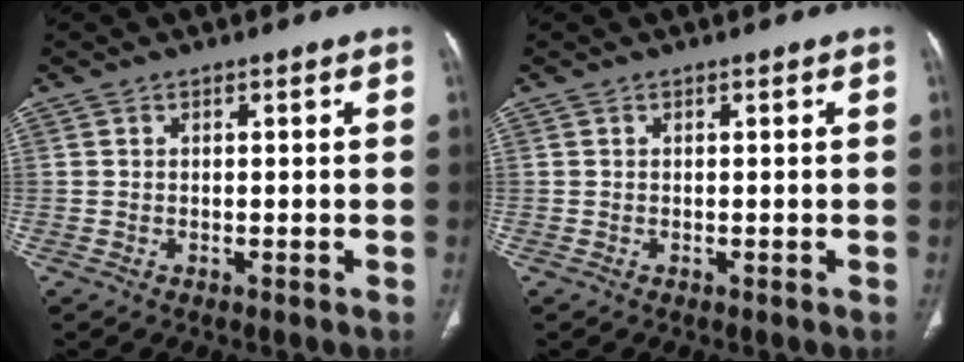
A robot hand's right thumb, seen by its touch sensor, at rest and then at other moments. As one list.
[{"total": 0.0}]